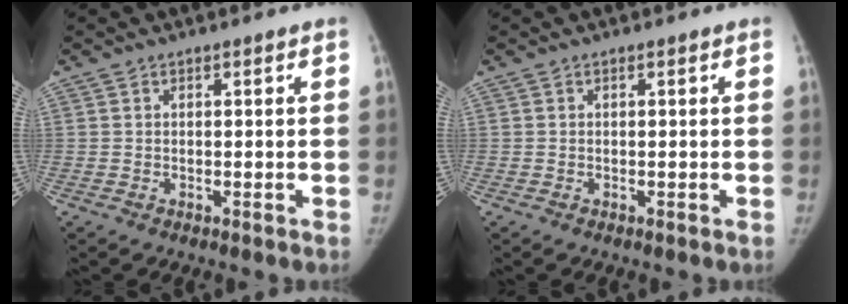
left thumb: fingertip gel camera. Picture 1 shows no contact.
{"total": 0.0}